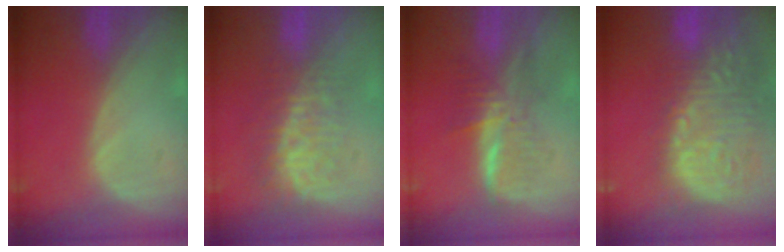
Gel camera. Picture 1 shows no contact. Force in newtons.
{"total": 8.6, "press": 7.4, "slide": 4.4}
{"total": 5.9, "press": 5.7, "slide": 1.7}
{"total": 15.3, "press": 12.6, "slide": 8.7}